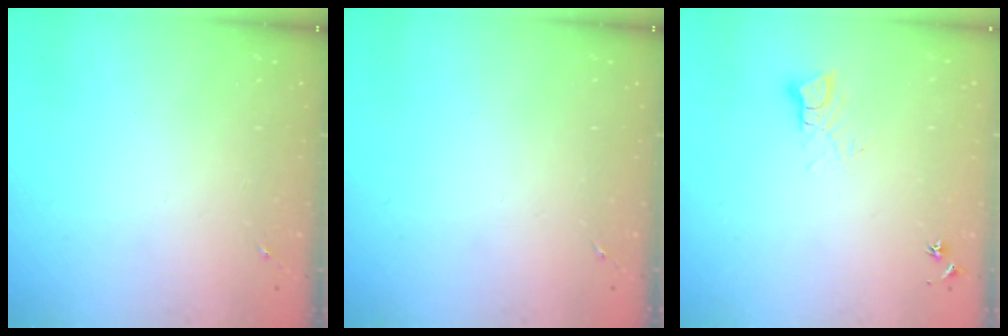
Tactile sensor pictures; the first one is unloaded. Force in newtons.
{"total": 0.0}
{"total": 5.4, "press": 5.4, "slide": 0.5}